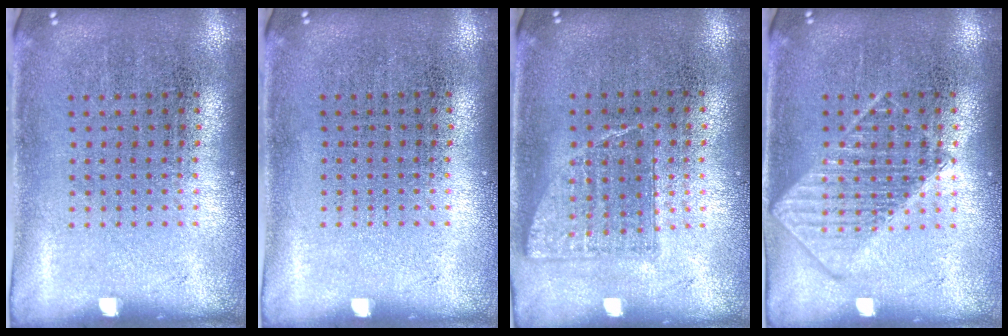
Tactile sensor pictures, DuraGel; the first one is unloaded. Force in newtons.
{"total": 0.0}
{"total": 0.8, "press": 0.7, "slide": 0.3}
{"total": 2.4, "press": 2.3, "slide": 0.4}